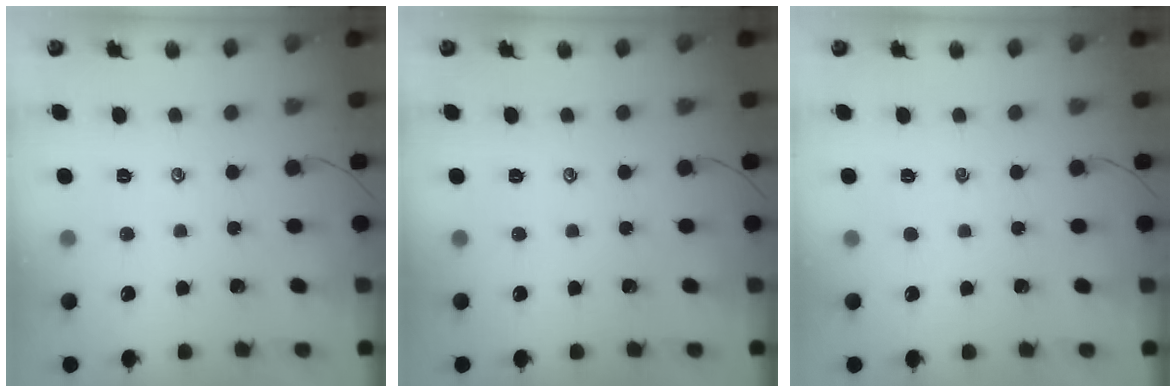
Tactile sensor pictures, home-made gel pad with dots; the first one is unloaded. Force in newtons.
{"total": 0.0}
{"total": 0.0}